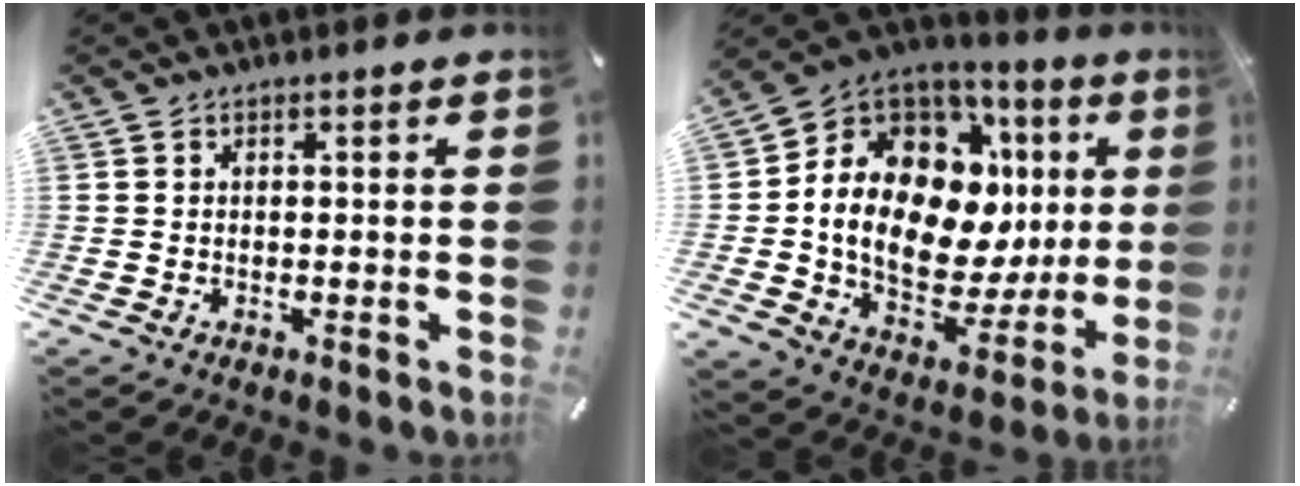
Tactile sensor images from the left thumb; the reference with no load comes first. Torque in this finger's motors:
{"motor_torque": [2.61, 2.40, 1.78, 0.99, 0.60]}